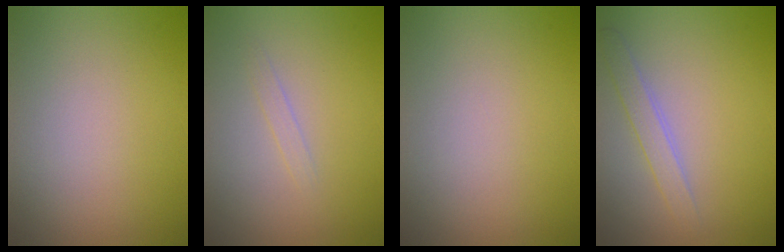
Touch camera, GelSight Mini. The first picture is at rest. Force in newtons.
{"total": 0.8, "press": 0.8, "slide": 0.0}
{"total": 0.0}
{"total": 1.8, "press": 1.8, "slide": 0.1}